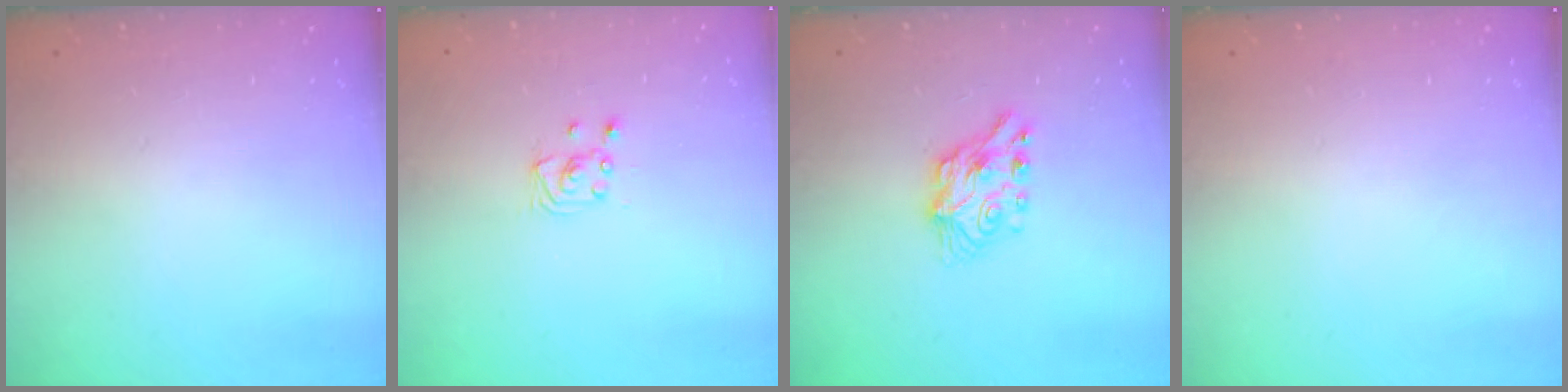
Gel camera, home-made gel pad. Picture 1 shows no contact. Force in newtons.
{"total": 2.5, "press": 2.5, "slide": 0.2}
{"total": 8.2, "press": 8.2, "slide": 0.7}
{"total": 0.0}